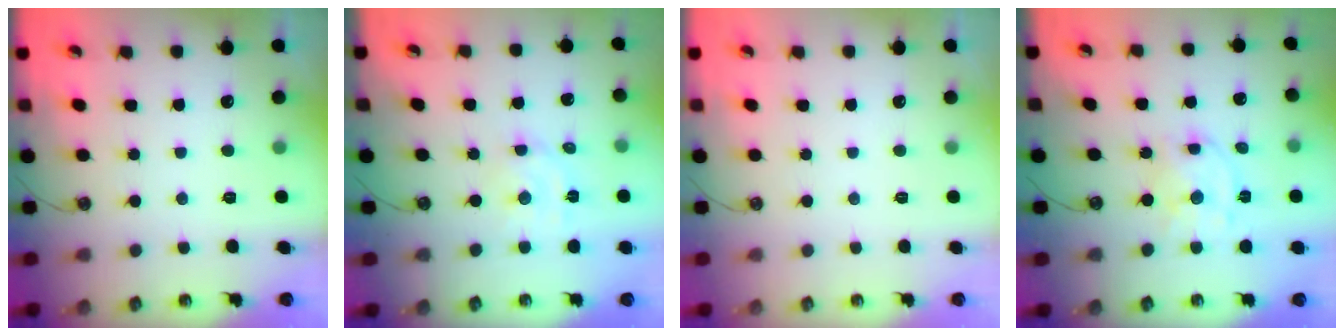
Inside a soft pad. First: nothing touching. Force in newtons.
{"total": 4.7, "press": 4.7, "slide": 0.4}
{"total": 0.0}
{"total": 9.8, "press": 9.8, "slide": 0.8}